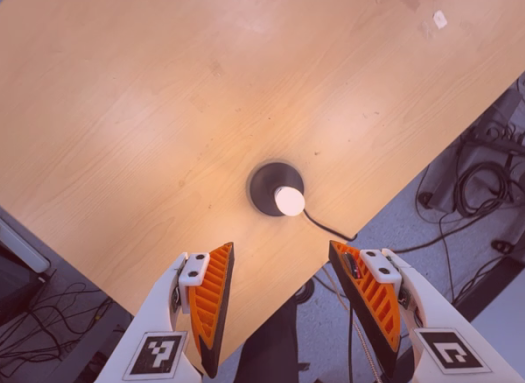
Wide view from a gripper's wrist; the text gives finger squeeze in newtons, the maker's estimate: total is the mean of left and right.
{"total": 0.0}